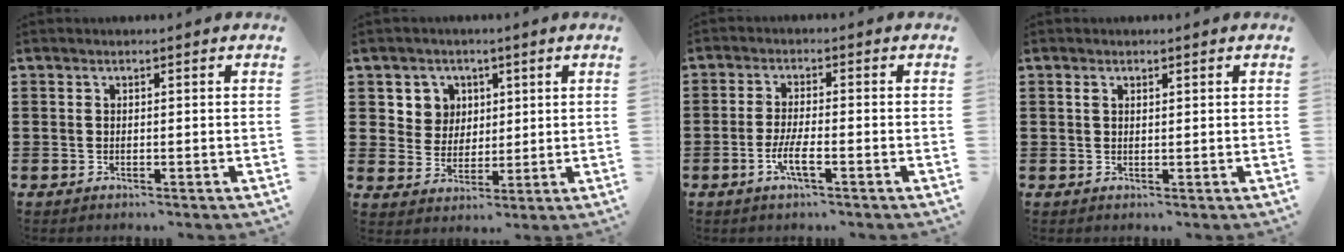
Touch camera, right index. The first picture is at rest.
{"total": 5.5, "force": [2.3, 4.9, 0.7], "torque": [-0.042, 0.015, 0.042]}
{"total": 4.0, "force": [-1.7, 0.7, 3.5], "torque": [-0.071, -0.003, -0.035]}
{"total": 1.0, "force": [0.6, 0.5, 0.6], "torque": [-0.013, 0.005, 0.011]}